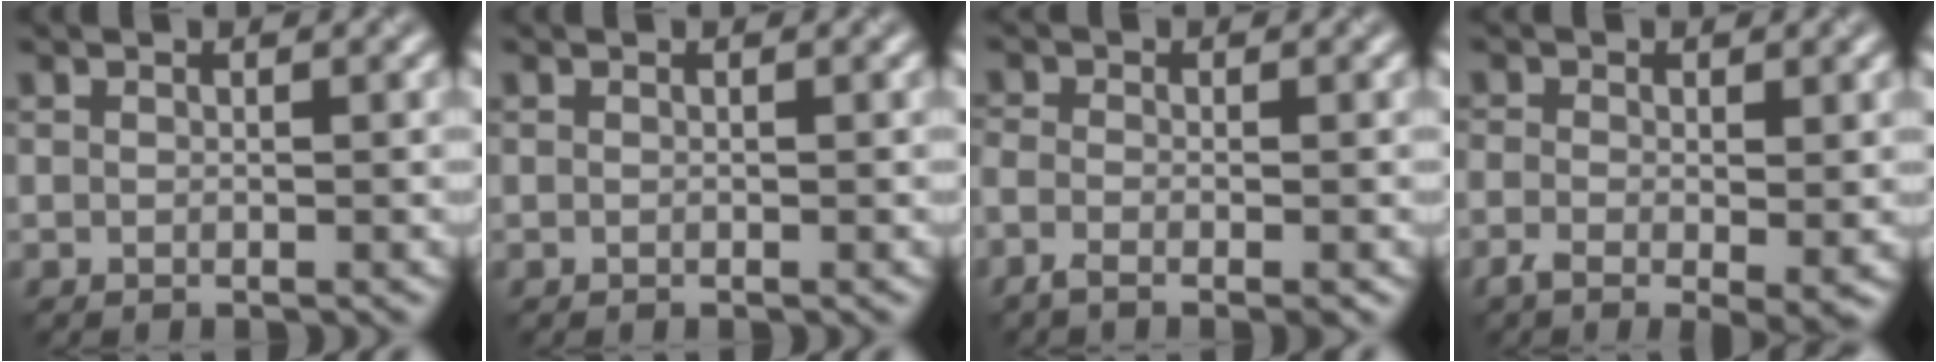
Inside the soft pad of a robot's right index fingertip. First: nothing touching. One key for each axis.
{"total": 0.0}
{"total": 2.2, "fx": -1.4, "fy": 0.6, "fz": 1.5, "tx": -0.037, "ty": -0.002, "tz": -0.041}
{"total": 3.9, "fx": -1.3, "fy": 1.6, "fz": 3.3, "tx": -0.066, "ty": -0.006, "tz": -0.028}